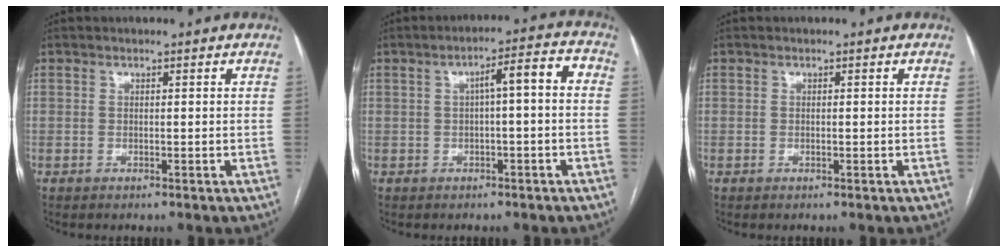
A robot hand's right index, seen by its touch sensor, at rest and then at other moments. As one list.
[{"total": 5.5, "force": [0.0, 0.9, 5.4], "torque": [-0.079, 0.028, 0.001]}, {"total": 0.0}]